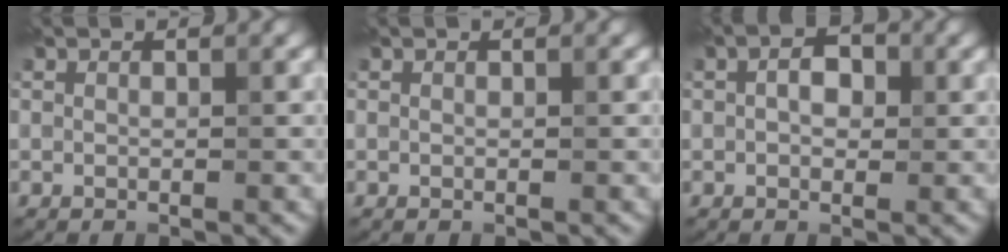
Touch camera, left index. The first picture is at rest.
{"total": 0.0}
{"total": 2.7, "force": [0.5, 1.7, 2.0], "torque": [-0.025, 0.003, -0.003]}